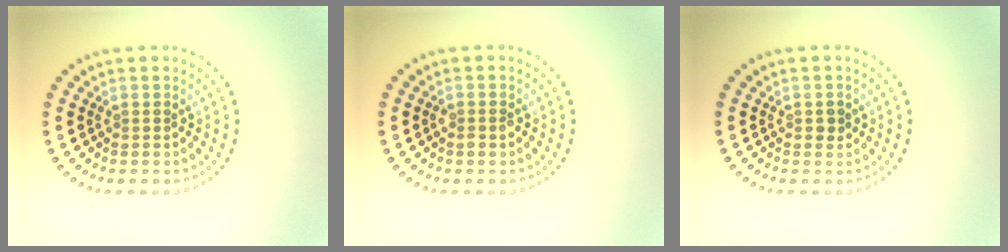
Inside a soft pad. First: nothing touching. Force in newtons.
{"total": 1.0, "press": 1.0, "slide": 0.3}
{"total": 1.0, "press": 0.9, "slide": 0.1}